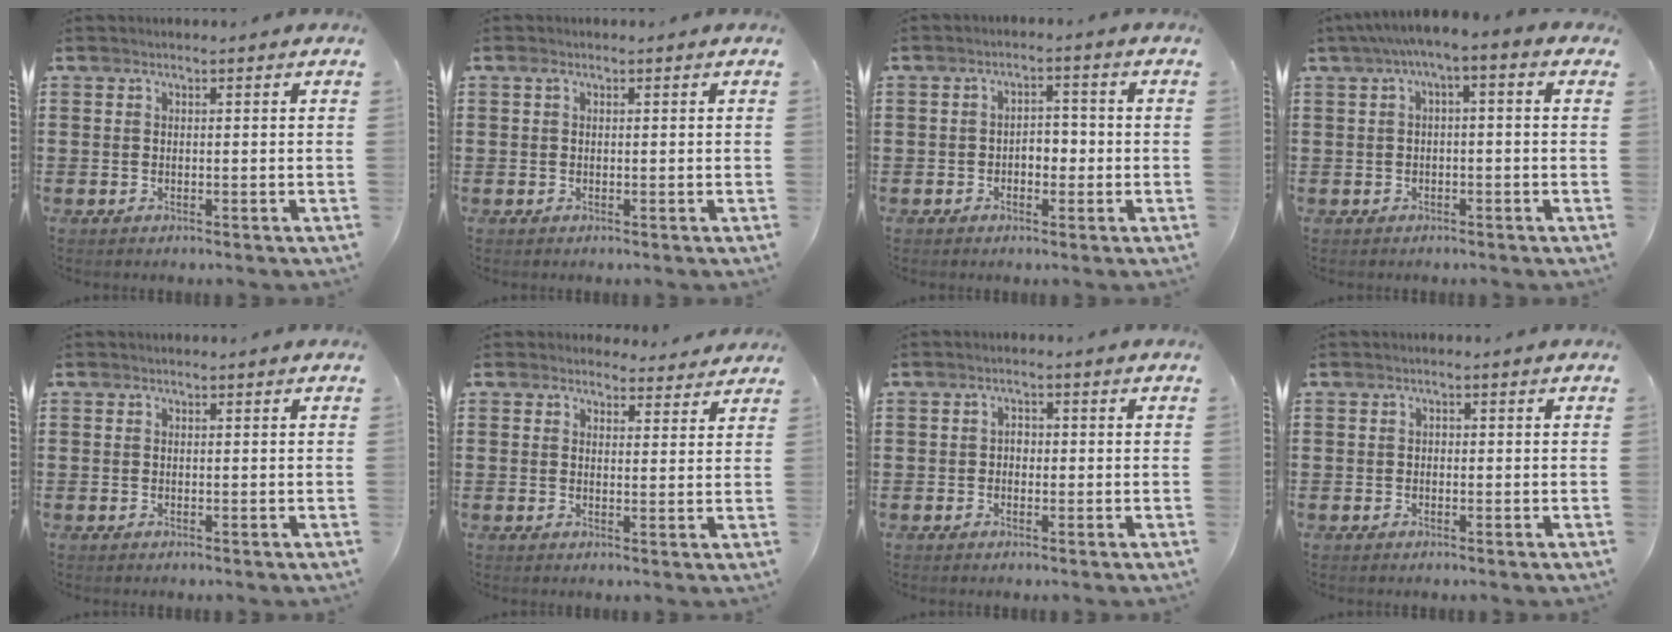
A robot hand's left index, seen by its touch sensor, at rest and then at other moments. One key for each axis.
{"total": 0.9, "fx": 0.4, "fy": 0.6, "fz": 0.6, "tx": -0.014, "ty": 0.005, "tz": 0.007}
{"total": 3.0, "fx": -0.9, "fy": 1.9, "fz": 2.2, "tx": -0.037, "ty": 0.003, "tz": -0.024}
{"total": 3.2, "fx": -1.8, "fy": 0.6, "fz": 2.6, "tx": -0.045, "ty": 0.003, "tz": -0.040}
{"total": 0.0}
{"total": 3.2, "fx": 3.0, "fy": 1.2, "fz": 0.4, "tx": -0.009, "ty": -0.009, "tz": 0.054}
{"total": 1.5, "fx": -0.2, "fy": 1.1, "fz": 1.0, "tx": -0.022, "ty": 0.006, "tz": -0.007}
{"total": 0.6, "fx": -0.3, "fy": 0.5, "fz": 0.3, "tx": -0.009, "ty": 0.000, "tz": -0.006}